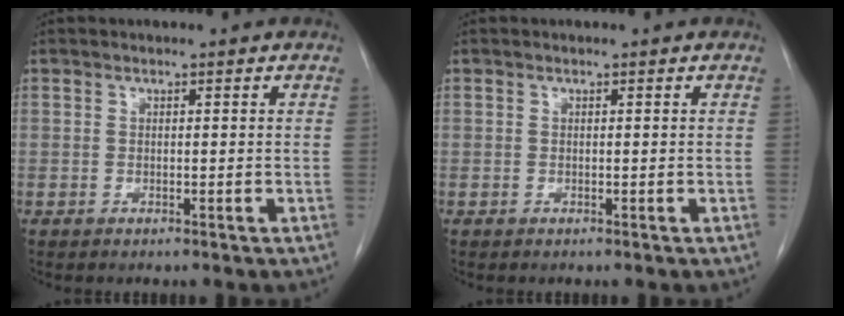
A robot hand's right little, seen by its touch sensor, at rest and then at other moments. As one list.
[{"total": 0.0}]